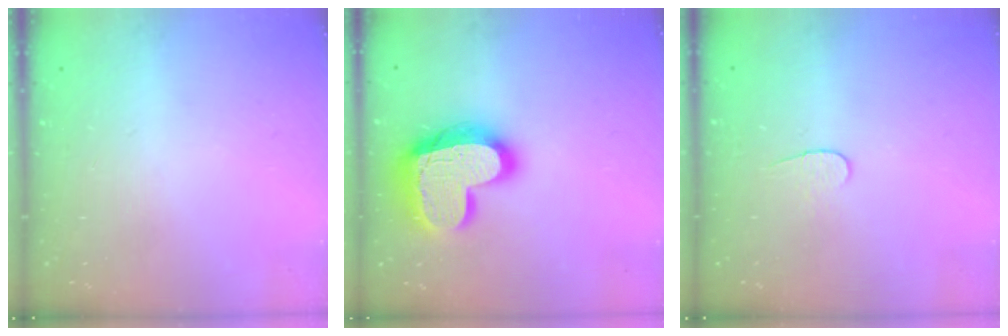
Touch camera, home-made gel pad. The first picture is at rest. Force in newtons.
{"total": 20.2, "press": 20.1, "slide": 1.7}
{"total": 4.8, "press": 4.8, "slide": 0.5}